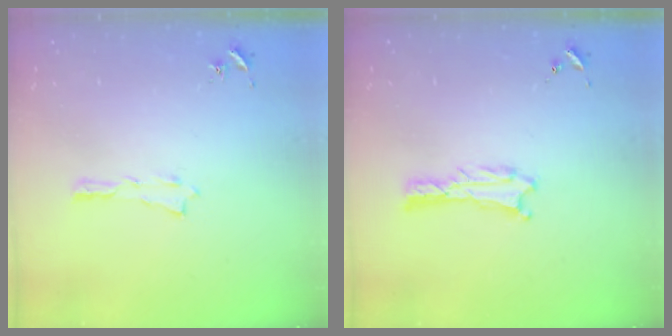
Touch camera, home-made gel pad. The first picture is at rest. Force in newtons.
{"total": 0.9, "press": 0.8, "slide": 0.1}